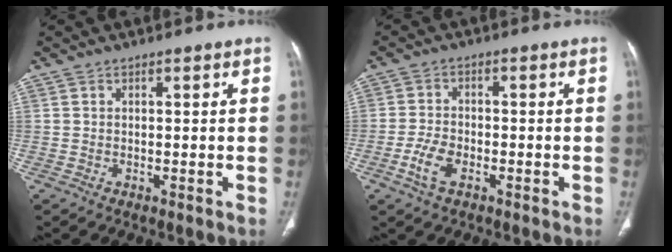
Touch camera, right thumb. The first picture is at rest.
{"total": 8.2, "force": [-3.9, 4.4, 5.7], "torque": [-0.123, 0.015, -0.075]}